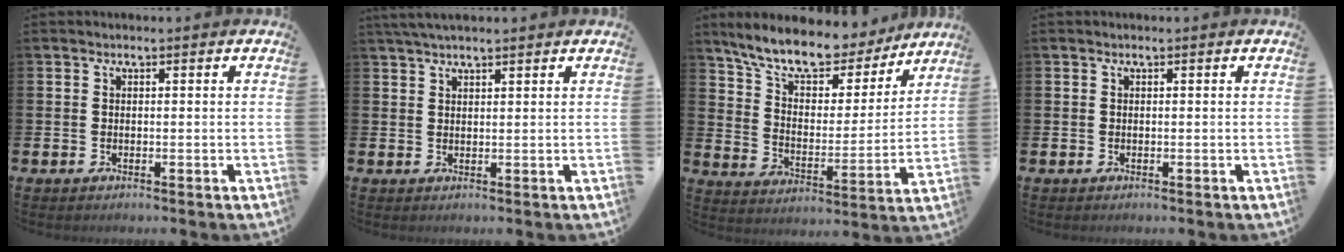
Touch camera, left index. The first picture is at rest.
{"total": 2.5, "force": [2.2, 0.4, 1.1], "torque": [-0.023, 0.000, 0.041]}
{"total": 10.7, "force": [9.4, 3.5, 3.9], "torque": [-0.100, -0.063, 0.163]}
{"total": 0.0}